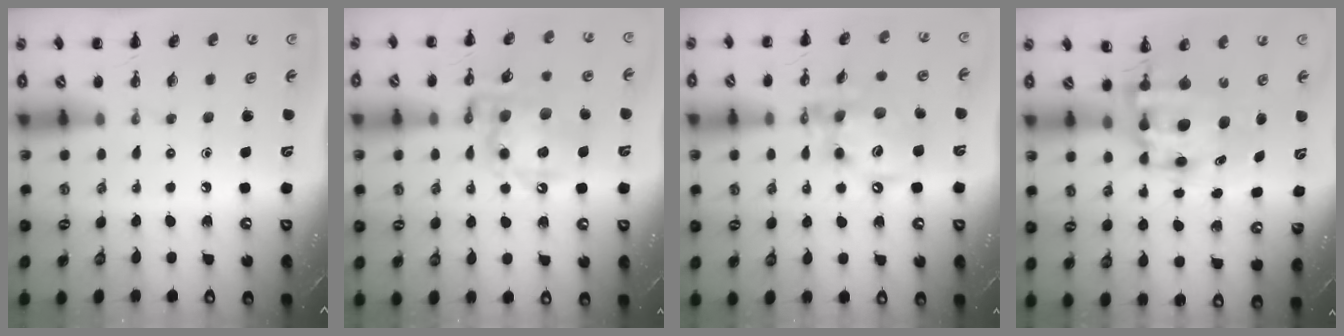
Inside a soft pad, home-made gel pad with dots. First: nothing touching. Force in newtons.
{"total": 17.3, "press": 16.9, "slide": 3.5}
{"total": 13.7, "press": 13.3, "slide": 3.5}
{"total": 8.6, "press": 8.2, "slide": 2.3}